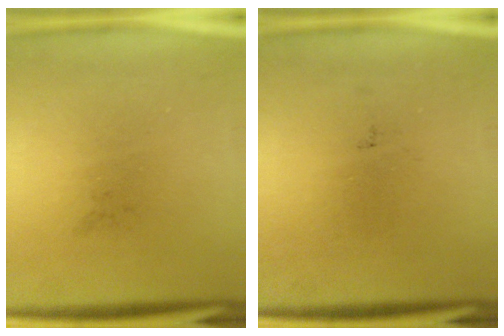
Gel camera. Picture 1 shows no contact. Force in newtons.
{"total": 0.0}